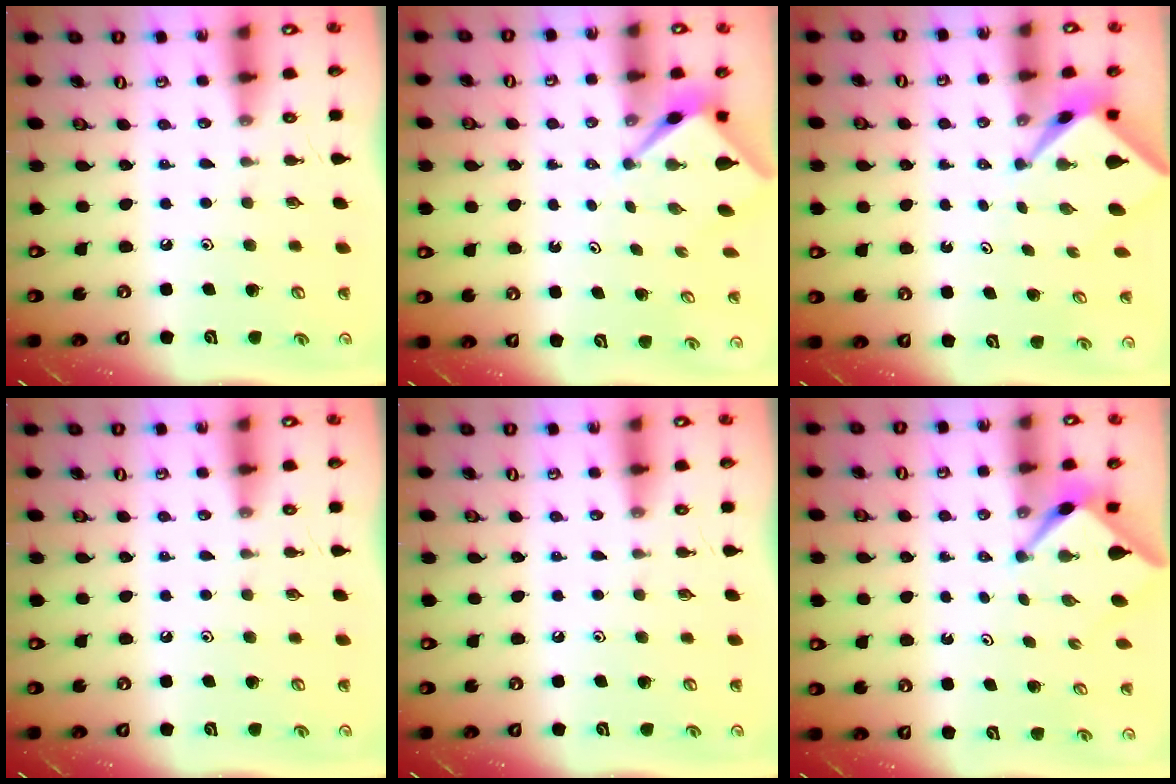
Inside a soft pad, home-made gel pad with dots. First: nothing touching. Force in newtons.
{"total": 2.7, "press": 2.7, "slide": 0.1}
{"total": 2.4, "press": 2.4, "slide": 0.2}
{"total": 0.0}
{"total": 0.0}
{"total": 2.5, "press": 2.5, "slide": 0.3}